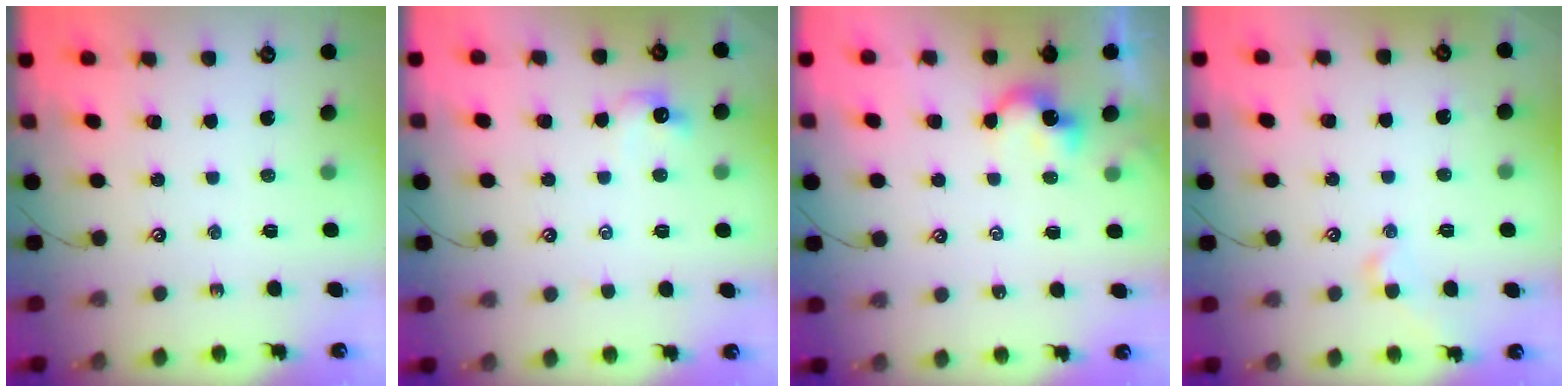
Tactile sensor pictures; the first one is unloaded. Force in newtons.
{"total": 2.2, "press": 2.1, "slide": 0.7}
{"total": 2.4, "press": 2.3, "slide": 0.3}
{"total": 1.9, "press": 1.9, "slide": 0.5}